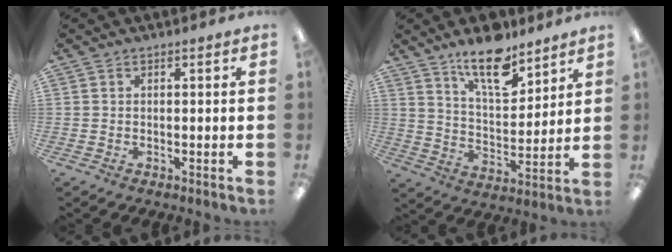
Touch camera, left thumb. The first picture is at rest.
{"total": 14.0, "force": [10.7, 5.1, 7.4], "torque": [-0.116, -0.062, 0.186]}